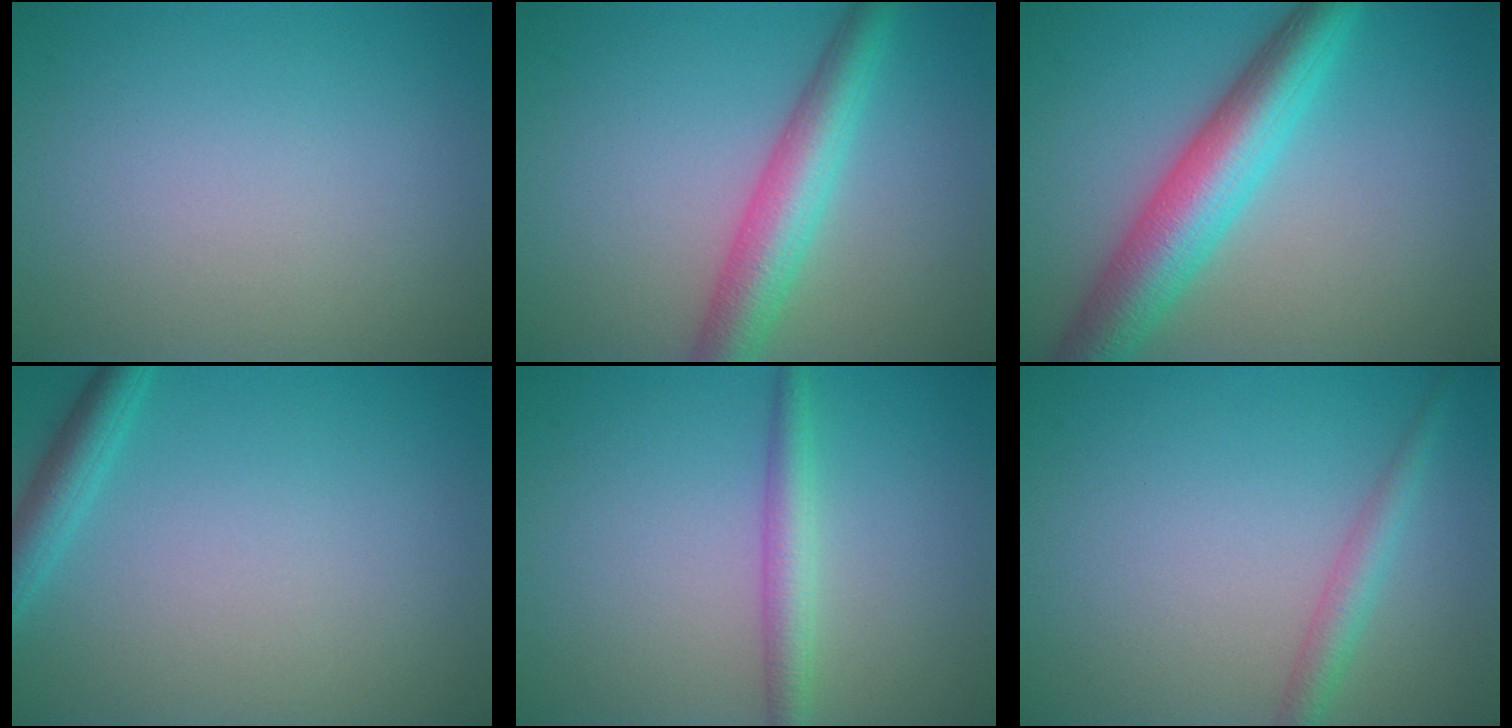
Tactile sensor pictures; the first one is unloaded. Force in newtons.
{"total": 5.2, "press": 5.2, "slide": 0.2}
{"total": 7.2, "press": 7.2, "slide": 0.2}
{"total": 2.5, "press": 2.5, "slide": 0.1}
{"total": 2.5, "press": 2.5, "slide": 0.1}
{"total": 2.2, "press": 2.2, "slide": 0.1}